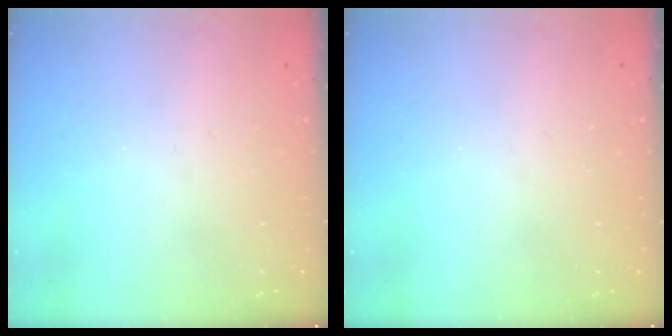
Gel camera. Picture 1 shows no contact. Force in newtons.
{"total": 0.0}